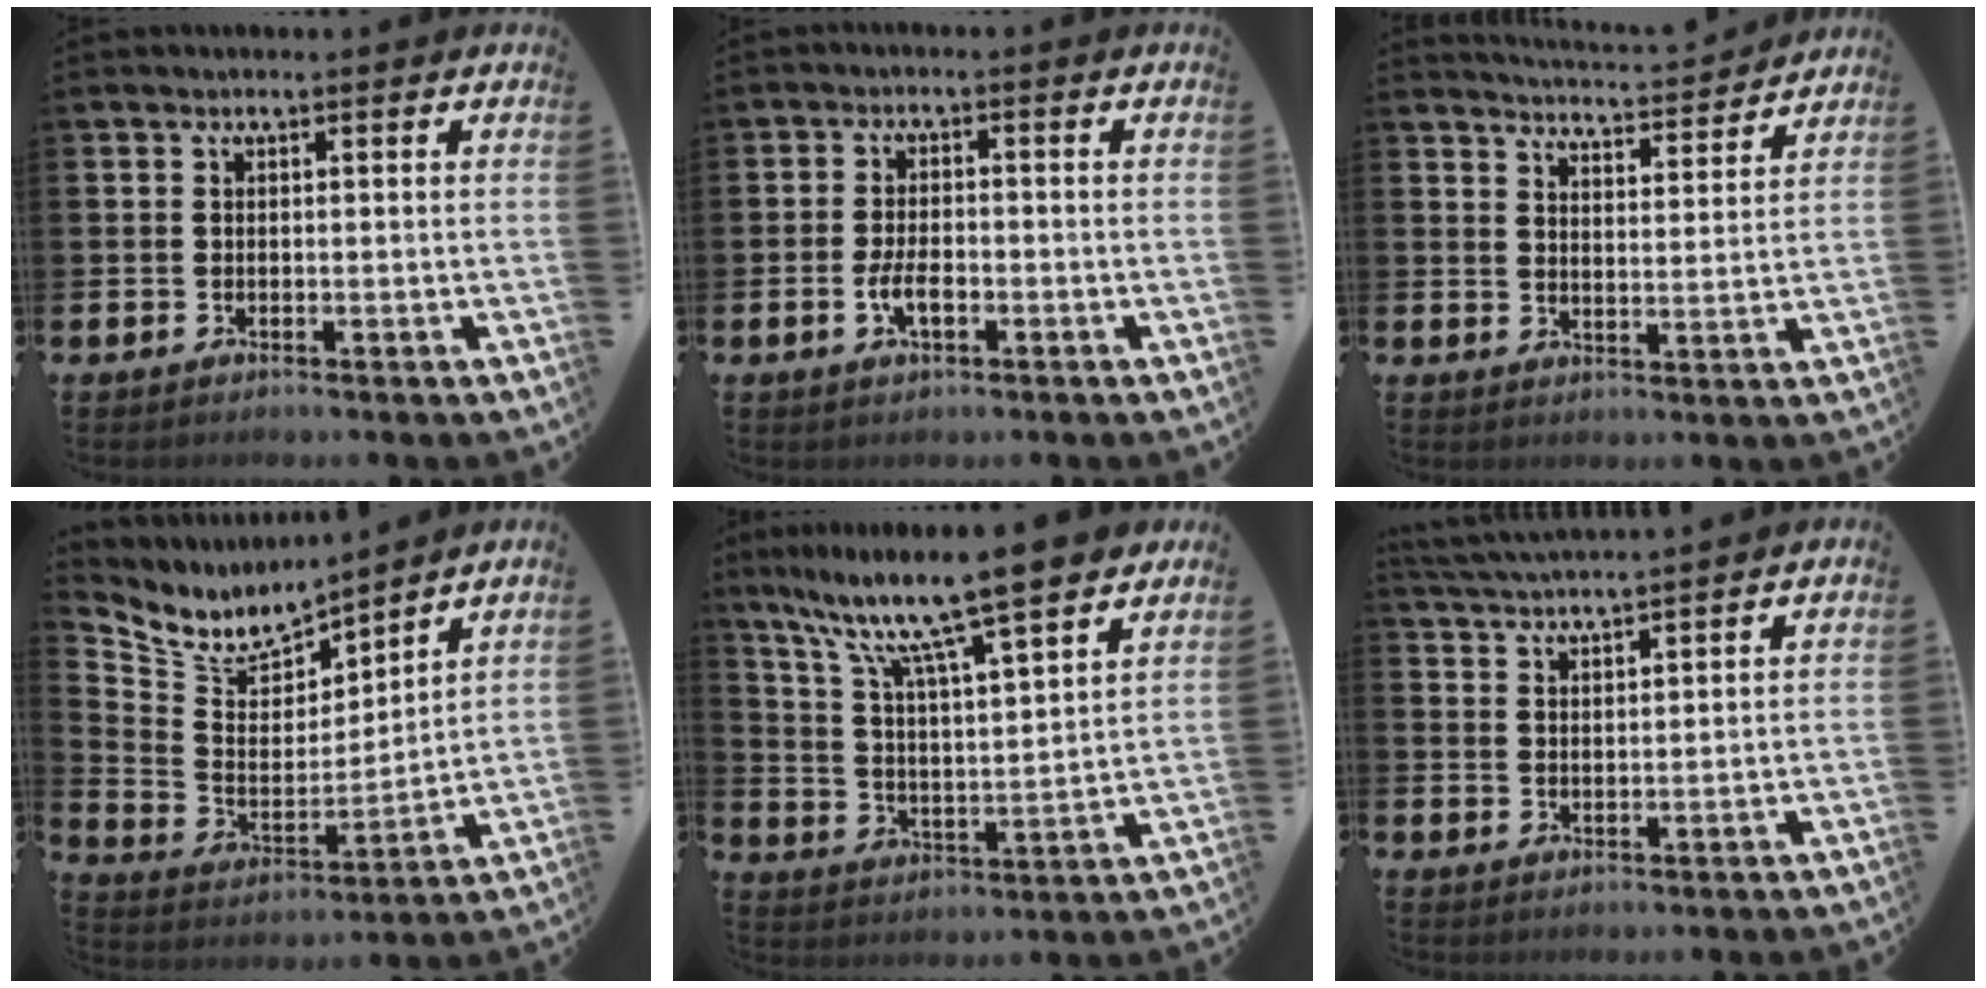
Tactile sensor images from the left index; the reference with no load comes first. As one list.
[{"total": 3.4, "force": [-1.0, 1.6, 2.8], "torque": [-0.044, 0.002, -0.019]}, {"total": 4.6, "force": [4.6, 0.0, 0.2], "torque": [-0.011, -0.041, 0.078]}, {"total": 7.2, "force": [6.8, 2.4, 1.0], "torque": [-0.062, -0.056, 0.119]}, {"total": 12.0, "force": [10.1, 1.3, 6.4], "torque": [-0.144, -0.064, 0.166]}, {"total": 3.5, "force": [3.5, -0.6, 0.1], "torque": [-0.013, -0.019, 0.062]}]